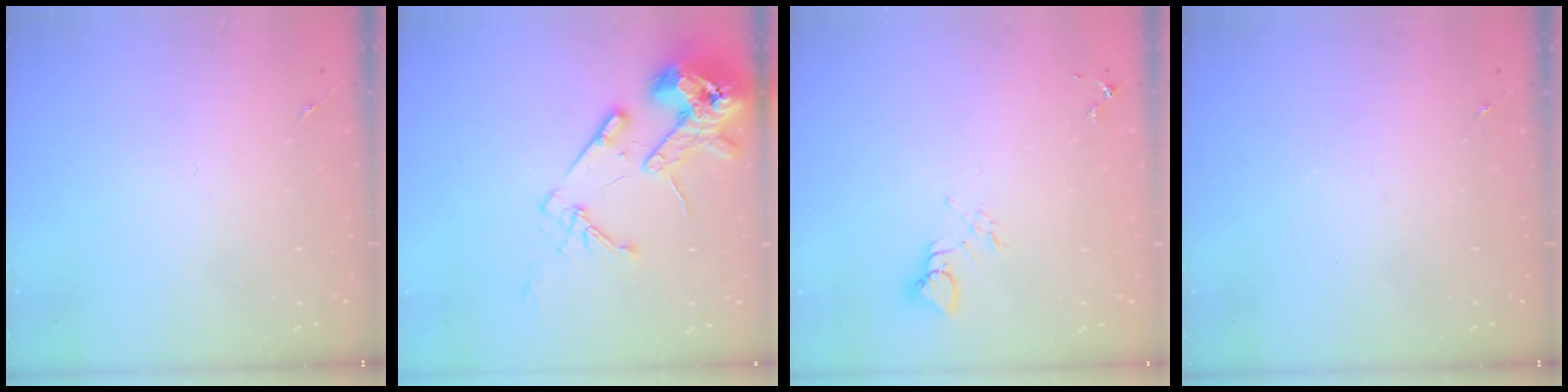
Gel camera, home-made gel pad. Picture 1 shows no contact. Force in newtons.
{"total": 16.3, "press": 16.1, "slide": 2.5}
{"total": 3.8, "press": 3.8, "slide": 0.3}
{"total": 0.0}